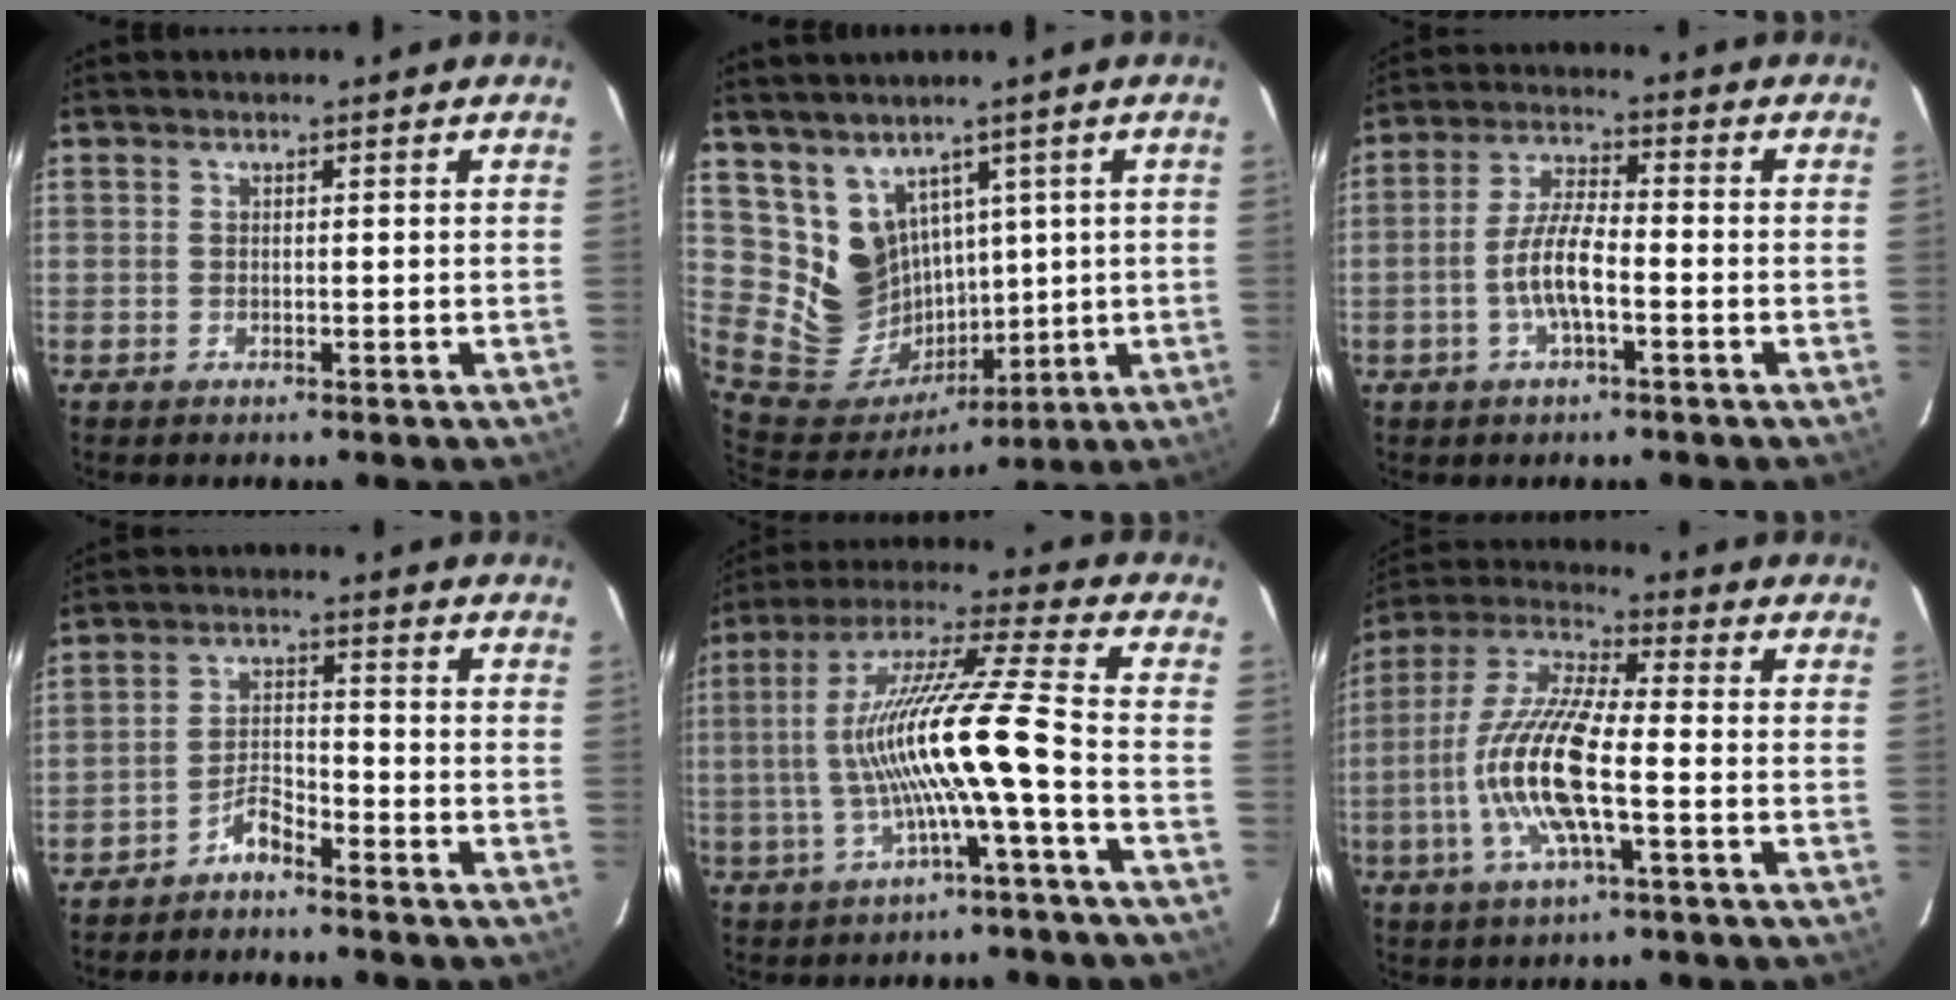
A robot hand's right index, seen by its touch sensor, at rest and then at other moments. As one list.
[{"total": 12.3, "force": [5.8, 10.2, 3.6], "torque": [-0.090, 0.000, 0.142]}, {"total": 7.3, "force": [-2.4, 1.8, 6.7], "torque": [-0.137, 0.006, -0.047]}, {"total": 4.0, "force": [-3.6, 1.0, 1.5], "torque": [-0.044, 0.016, -0.070]}, {"total": 14.2, "force": [-3.3, -1.2, 13.8], "torque": [-0.257, 0.005, -0.055]}, {"total": 15.0, "force": [-3.6, 3.3, 14.1], "torque": [-0.292, -0.003, -0.076]}]